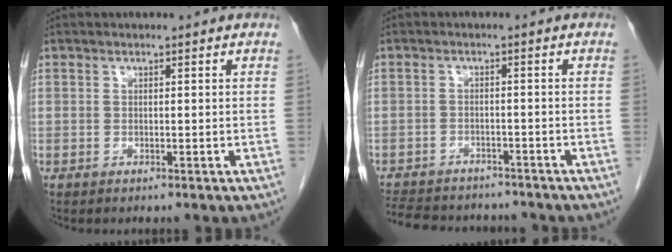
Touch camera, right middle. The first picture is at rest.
{"total": 13.4, "force": [-11.8, 4.5, 4.4], "torque": [-0.104, 0.001, -0.159]}